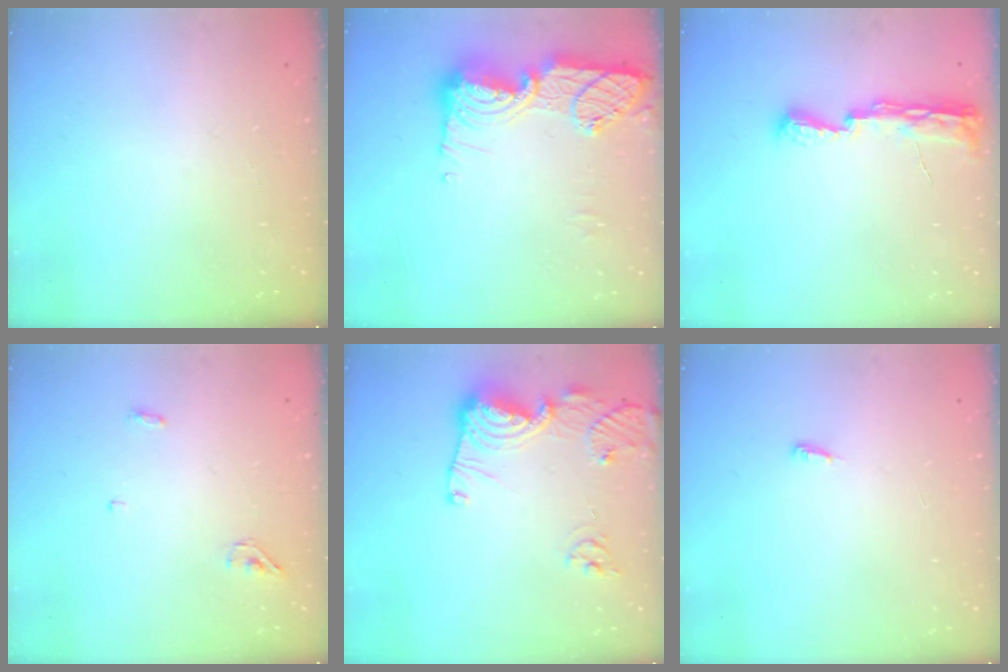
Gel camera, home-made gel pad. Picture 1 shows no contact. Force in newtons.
{"total": 16.5, "press": 16.4, "slide": 1.2}
{"total": 10.2, "press": 8.9, "slide": 5.1}
{"total": 3.4, "press": 3.3, "slide": 1.0}
{"total": 15.3, "press": 15.2, "slide": 1.7}
{"total": 3.3, "press": 3.3, "slide": 0.8}